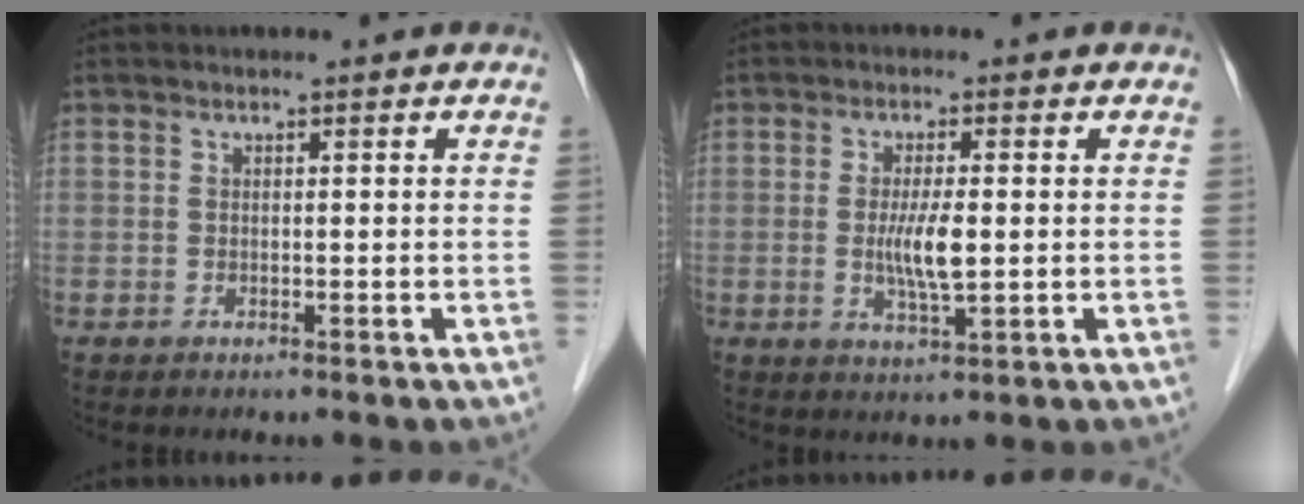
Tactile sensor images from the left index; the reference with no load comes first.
{"total": 5.0, "force": [-0.2, 0.8, 4.9], "torque": [-0.099, -0.010, -0.003]}